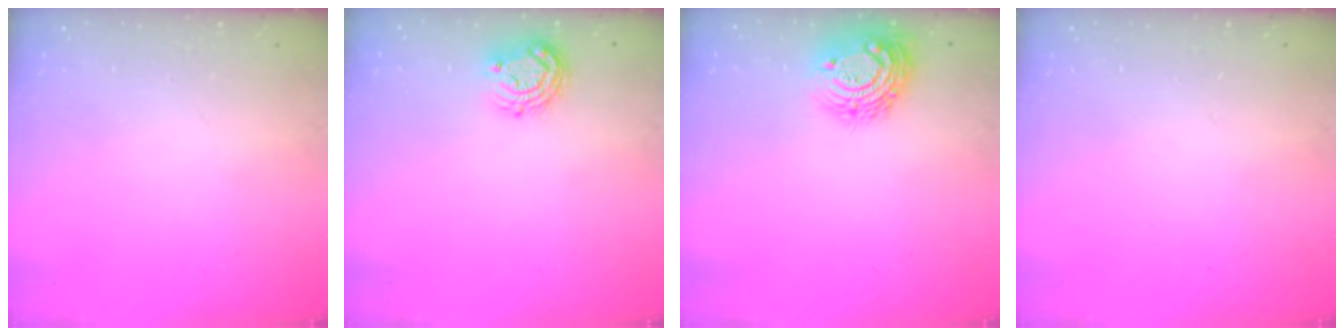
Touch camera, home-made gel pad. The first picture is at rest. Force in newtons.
{"total": 8.7, "press": 8.7, "slide": 0.5}
{"total": 13.0, "press": 13.0, "slide": 0.8}
{"total": 0.0}